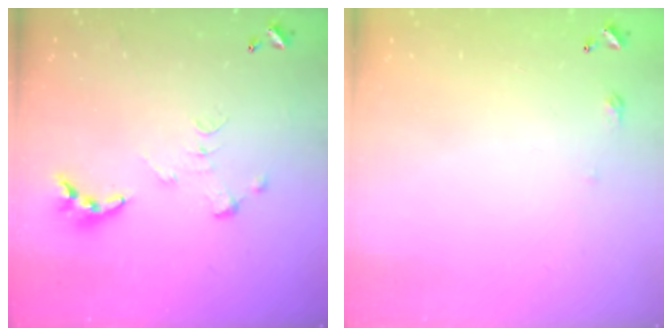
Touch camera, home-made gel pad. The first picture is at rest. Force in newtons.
{"total": 2.7, "press": 2.6, "slide": 0.4}